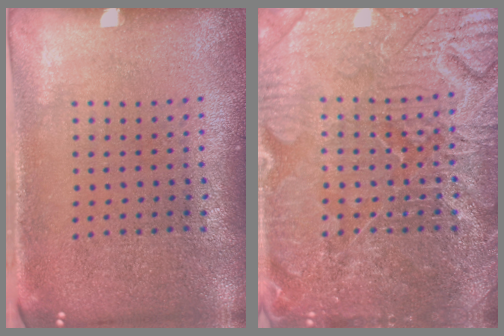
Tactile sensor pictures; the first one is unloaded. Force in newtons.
{"total": 7.4, "press": 7.3, "slide": 1.0}